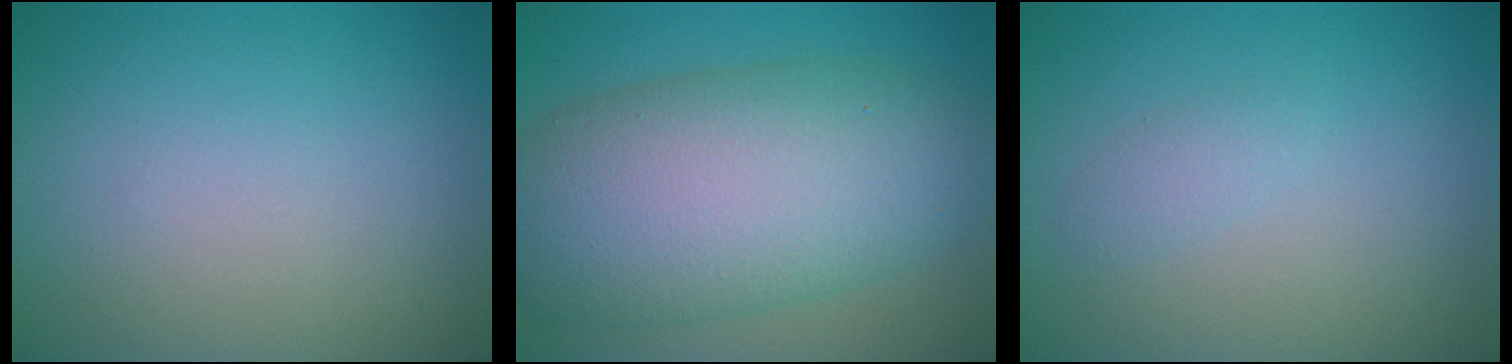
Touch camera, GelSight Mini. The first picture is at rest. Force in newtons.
{"total": 12.3, "press": 12.3, "slide": 0.5}
{"total": 1.1, "press": 1.1, "slide": 0.0}